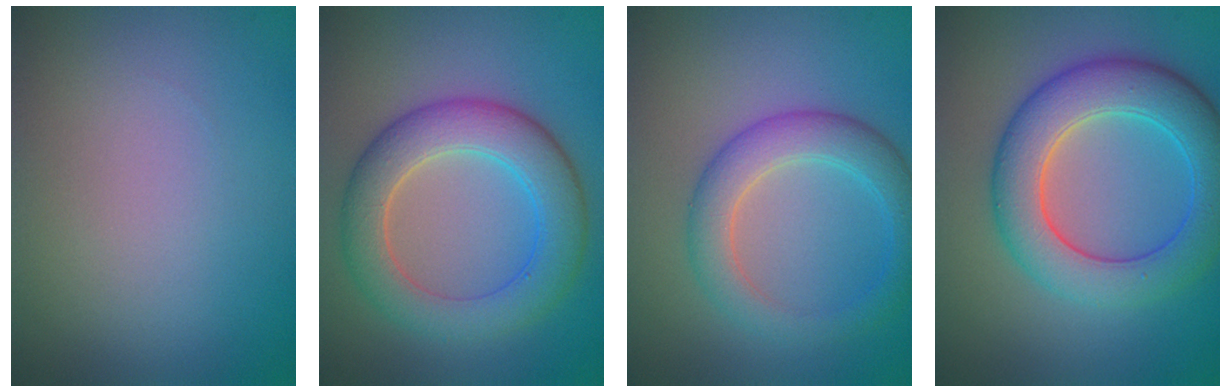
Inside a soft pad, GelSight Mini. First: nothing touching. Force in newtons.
{"total": 6.3, "press": 6.3, "slide": 0.1}
{"total": 4.3, "press": 4.3, "slide": 0.3}
{"total": 7.2, "press": 7.2, "slide": 0.0}